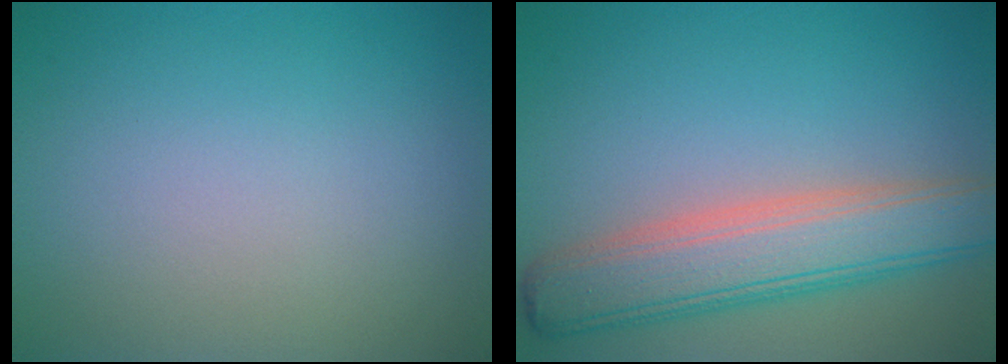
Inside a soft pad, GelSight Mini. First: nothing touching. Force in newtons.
{"total": 6.8, "press": 6.8, "slide": 0.5}